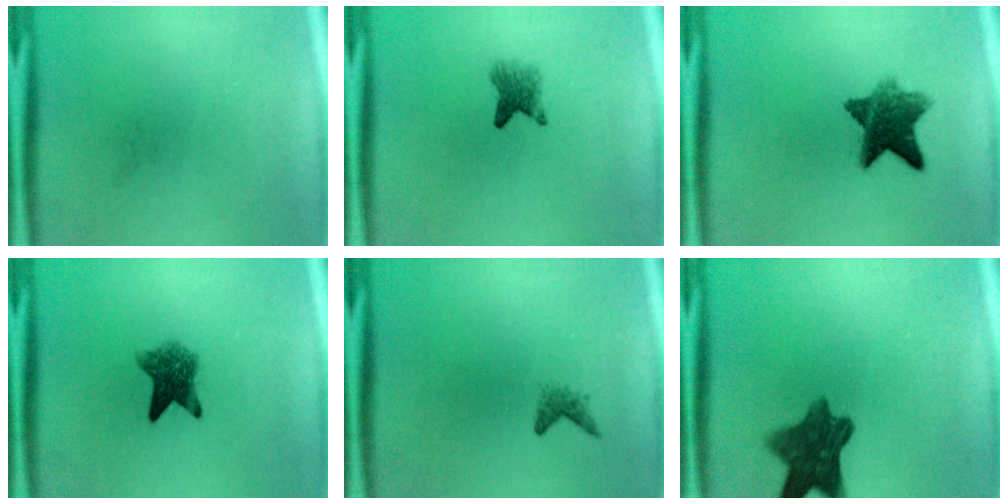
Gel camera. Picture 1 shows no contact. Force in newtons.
{"total": 2.9}
{"total": 8.7}
{"total": 5.9}
{"total": 1.2}
{"total": 9.1}